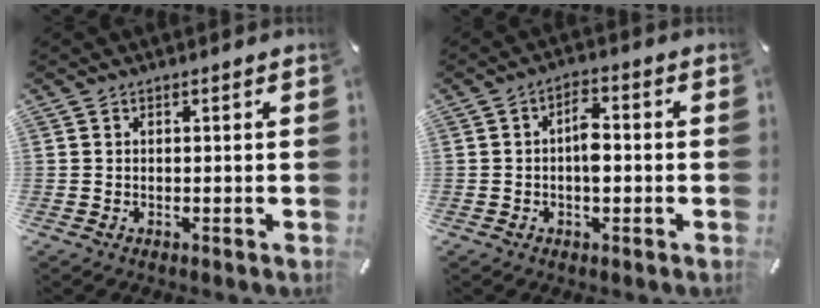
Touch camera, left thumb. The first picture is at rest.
{"total": 4.9, "force": [-0.6, 2.6, 4.1], "torque": [-0.058, 0.004, -0.014]}